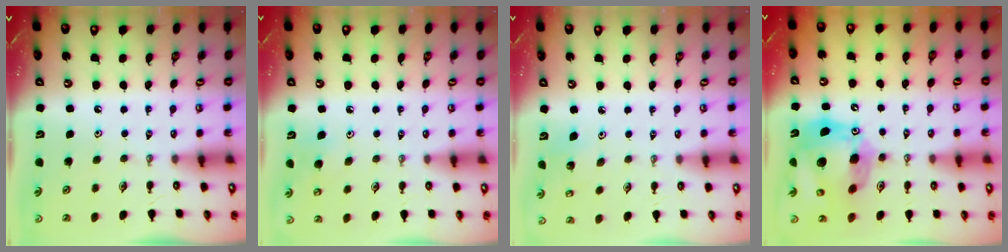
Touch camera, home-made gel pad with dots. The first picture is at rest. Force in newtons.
{"total": 7.6, "press": 7.4, "slide": 1.9}
{"total": 3.9, "press": 3.7, "slide": 1.4}
{"total": 19.2, "press": 19.0, "slide": 2.2}